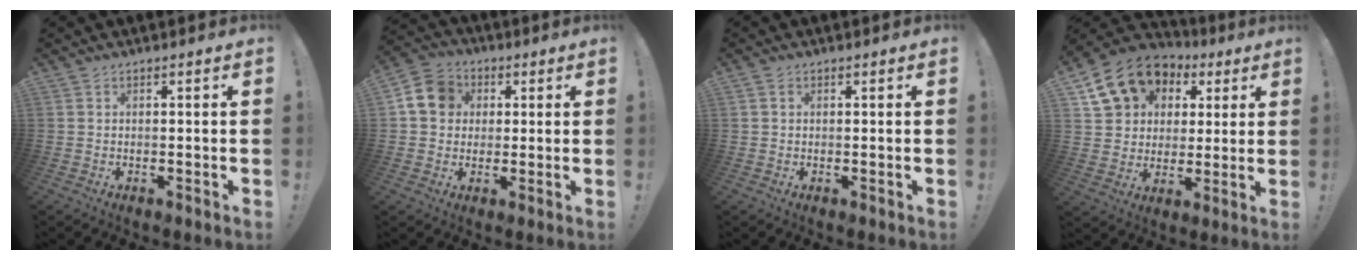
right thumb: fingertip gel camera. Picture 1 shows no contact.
{"total": 10.8, "force": [2.1, 9.4, 4.9], "torque": [-0.072, 0.007, 0.046]}
{"total": 0.7, "force": [0.3, 0.5, 0.3], "torque": [0.001, 0.000, 0.005]}
{"total": 15.9, "force": [7.9, 12.2, 6.4], "torque": [-0.102, -0.034, 0.163]}